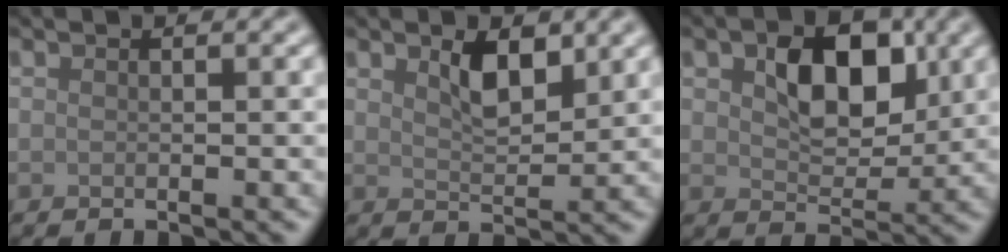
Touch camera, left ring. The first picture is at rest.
{"total": 3.0, "force": [1.6, 1.2, 2.3], "torque": [-0.041, -0.002, 0.029]}
{"total": 5.8, "force": [1.6, 3.6, 4.3], "torque": [-0.069, -0.001, 0.024]}